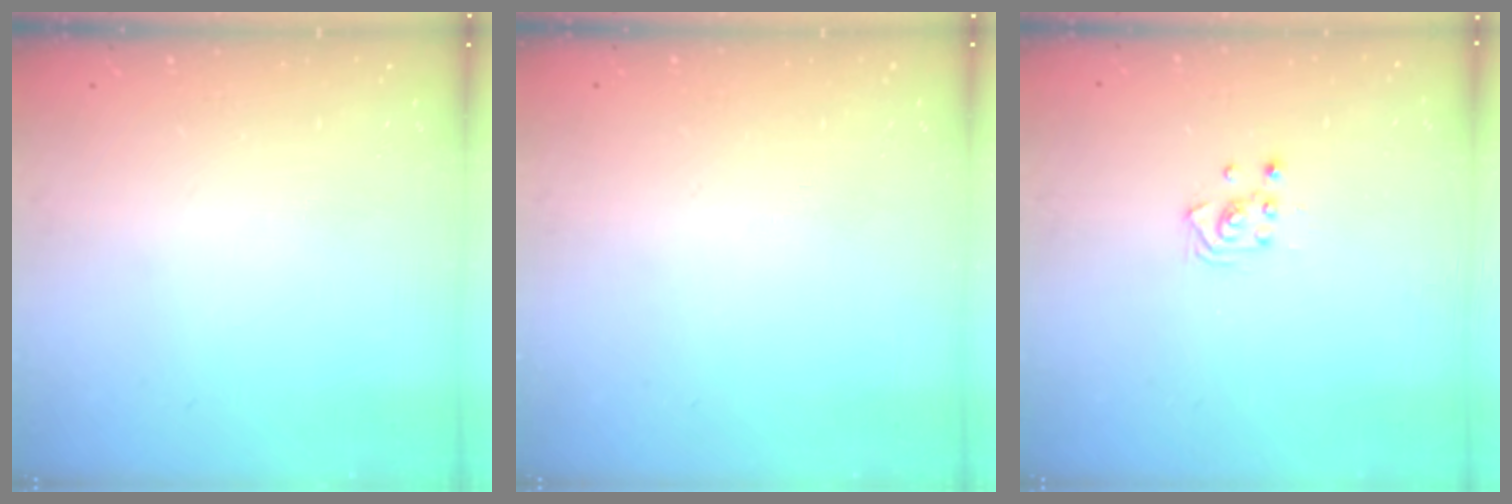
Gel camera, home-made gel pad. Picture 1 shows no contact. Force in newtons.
{"total": 0.0}
{"total": 2.9, "press": 2.8, "slide": 0.3}